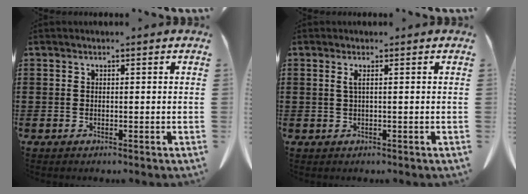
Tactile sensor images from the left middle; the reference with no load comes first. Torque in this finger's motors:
{"motor_torque": [-0.01, -0.16, 0.40, 0.09]}